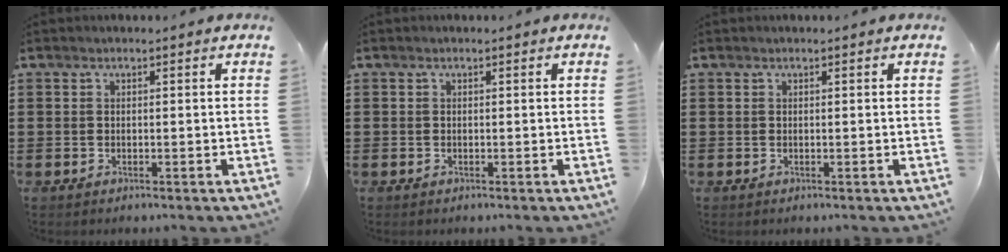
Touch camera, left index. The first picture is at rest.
{"total": 0.0}
{"total": 0.0}